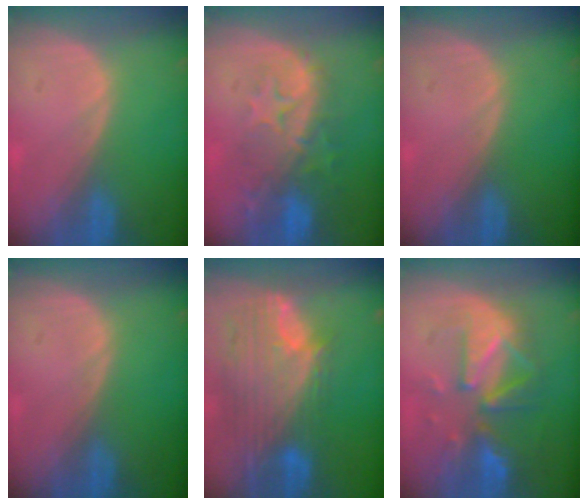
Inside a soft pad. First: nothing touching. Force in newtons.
{"total": 9.9, "press": 8.6, "slide": 4.8}
{"total": 0.0}
{"total": 0.0}
{"total": 12.0, "press": 10.1, "slide": 6.4}
{"total": 9.8, "press": 8.9, "slide": 4.2}